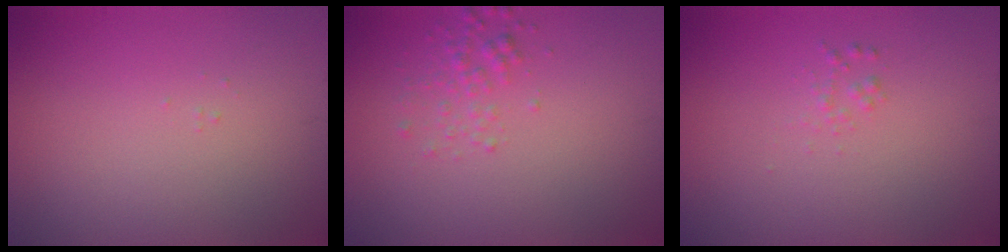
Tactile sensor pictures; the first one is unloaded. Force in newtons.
{"total": 1.6, "press": 1.6, "slide": 0.1}
{"total": 0.7, "press": 0.7, "slide": 0.0}